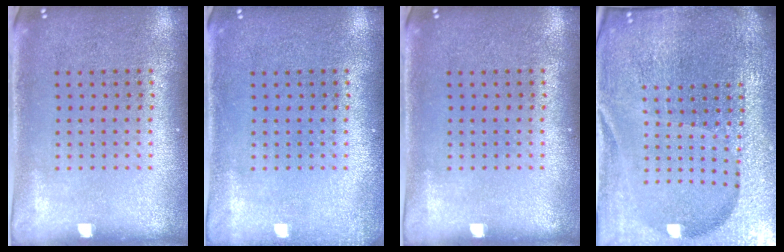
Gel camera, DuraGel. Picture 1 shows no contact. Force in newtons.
{"total": 1.0, "press": 1.0, "slide": 0.3}
{"total": 0.0}
{"total": 6.1, "press": 5.4, "slide": 2.8}